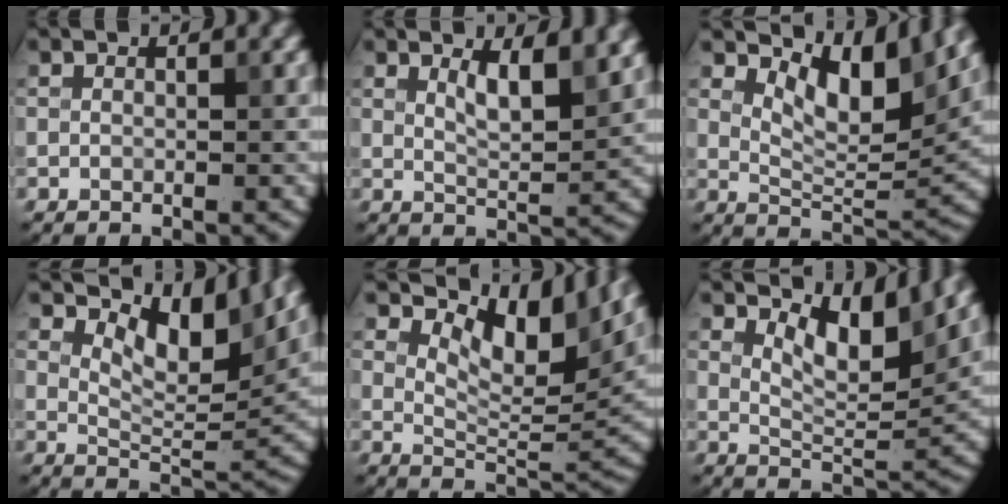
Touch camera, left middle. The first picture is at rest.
{"total": 3.9, "force": [2.0, 1.1, 3.1], "torque": [-0.052, -0.005, 0.035]}
{"total": 6.2, "force": [3.6, 2.5, 4.5], "torque": [-0.075, -0.009, 0.056]}
{"total": 5.8, "force": [3.4, 2.3, 4.1], "torque": [-0.068, -0.006, 0.052]}
{"total": 8.0, "force": [4.6, 3.6, 5.6], "torque": [-0.080, -0.004, 0.075]}
{"total": 4.8, "force": [2.8, 1.6, 3.6], "torque": [-0.068, -0.009, 0.045]}